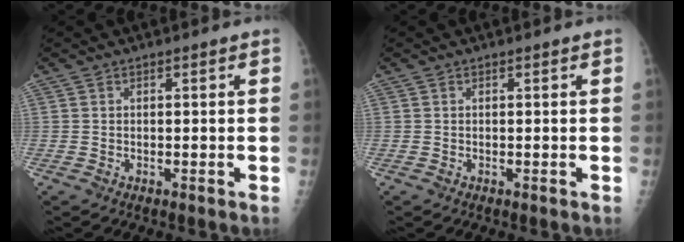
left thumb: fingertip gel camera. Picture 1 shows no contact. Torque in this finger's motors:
{"motor_torque": [0.00, 0.00, -0.10, -0.10, 0.00]}